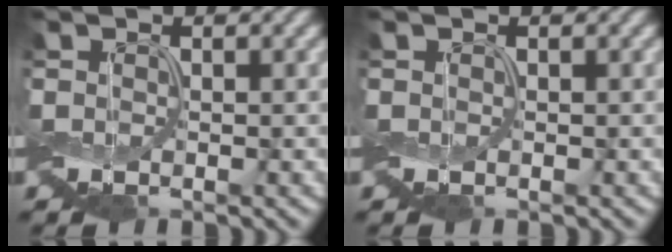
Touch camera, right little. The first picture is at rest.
{"total": 0.0}